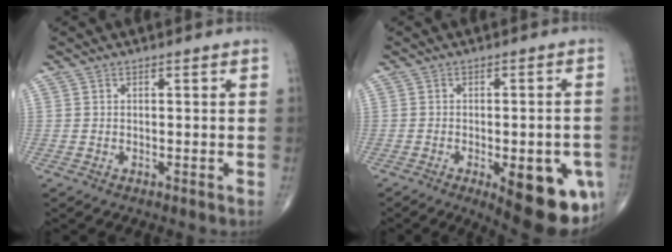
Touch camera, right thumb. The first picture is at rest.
{"total": 16.0, "force": [-6.0, 5.9, 13.6], "torque": [-0.119, 0.006, -0.061]}